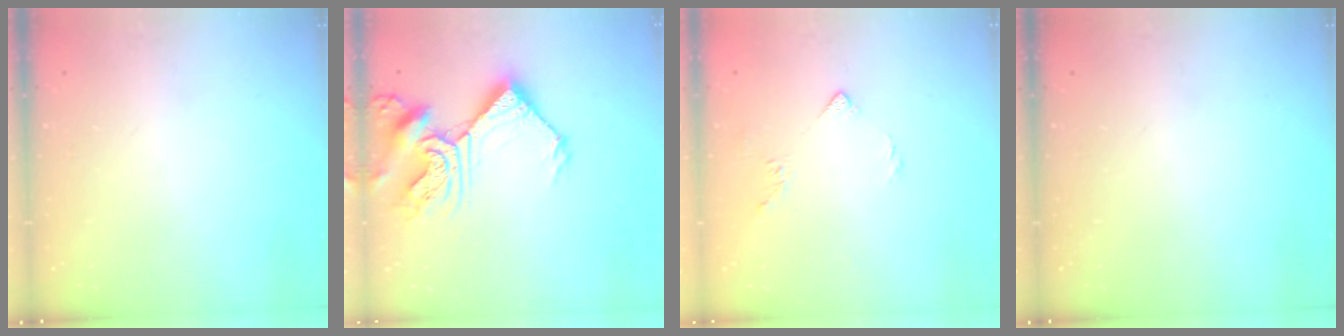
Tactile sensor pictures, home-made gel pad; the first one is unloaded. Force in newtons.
{"total": 15.0, "press": 14.9, "slide": 1.5}
{"total": 4.2, "press": 4.1, "slide": 1.0}
{"total": 0.0}